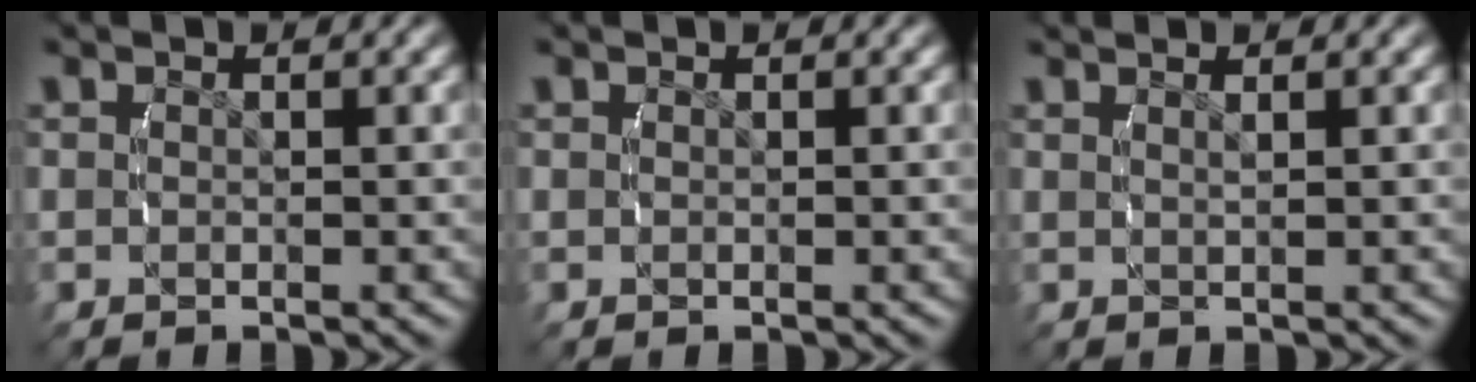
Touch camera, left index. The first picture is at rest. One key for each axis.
{"total": 0.0}
{"total": 1.3, "fx": 0.8, "fy": -0.6, "fz": 0.9, "tx": -0.007, "ty": 0.000, "tz": 0.019}